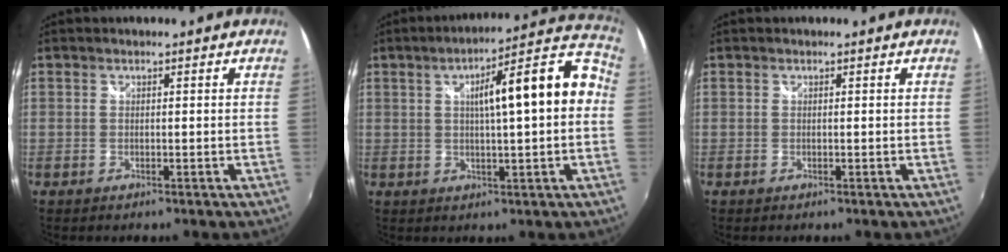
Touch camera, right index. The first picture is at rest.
{"total": 14.4, "force": [1.5, 2.5, 14.1], "torque": [-0.191, 0.042, 0.030]}
{"total": 0.0}